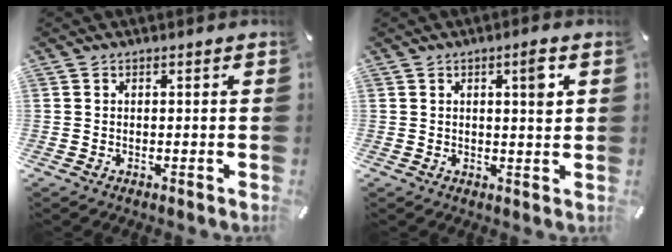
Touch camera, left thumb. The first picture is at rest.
{"total": 4.5, "force": [1.5, 0.8, 4.2], "torque": [-0.059, -0.008, 0.017]}